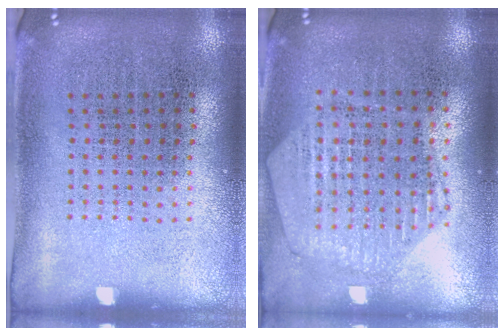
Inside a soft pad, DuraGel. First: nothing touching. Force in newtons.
{"total": 1.1, "press": 1.1, "slide": 0.1}